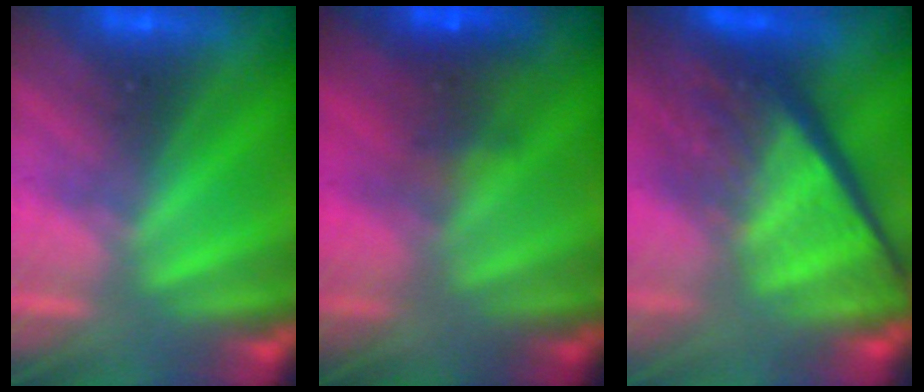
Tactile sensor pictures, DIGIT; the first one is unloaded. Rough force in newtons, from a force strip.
{"total": 4.9}
{"total": 8.0}